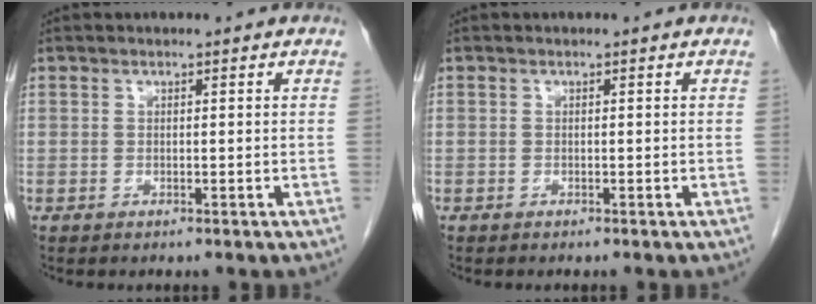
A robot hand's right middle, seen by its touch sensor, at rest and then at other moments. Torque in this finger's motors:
{"motor_torque": [1.18, -0.95, 0.15, 0.01]}